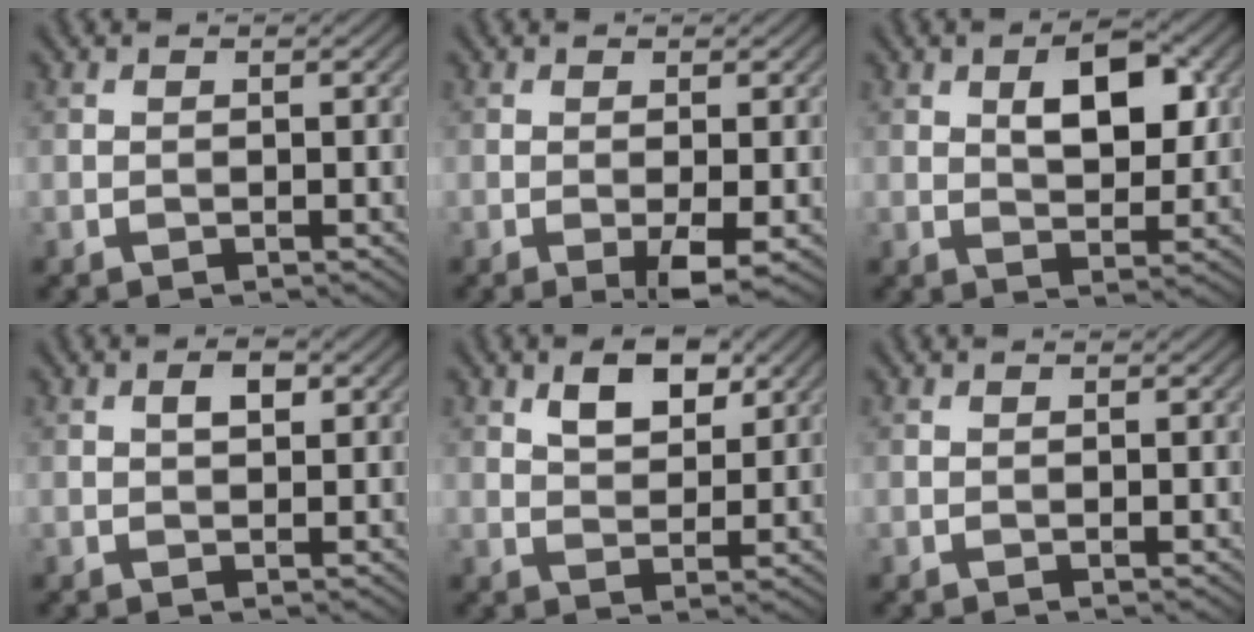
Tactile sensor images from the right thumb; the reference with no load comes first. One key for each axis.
{"total": 3.0, "fx": -1.0, "fy": 0.4, "fz": 2.8, "tx": -0.055, "ty": -0.003, "tz": -0.018}
{"total": 6.9, "fx": 2.0, "fy": 3.5, "fz": 5.6, "tx": -0.089, "ty": 0.002, "tz": 0.032}
{"total": 1.9, "fx": 0.6, "fy": 1.0, "fz": 1.5, "tx": -0.024, "ty": 0.002, "tz": 0.008}
{"total": 5.1, "fx": 2.7, "fy": 2.7, "fz": 3.4, "tx": -0.059, "ty": -0.001, "tz": 0.047}
{"total": 0.0}